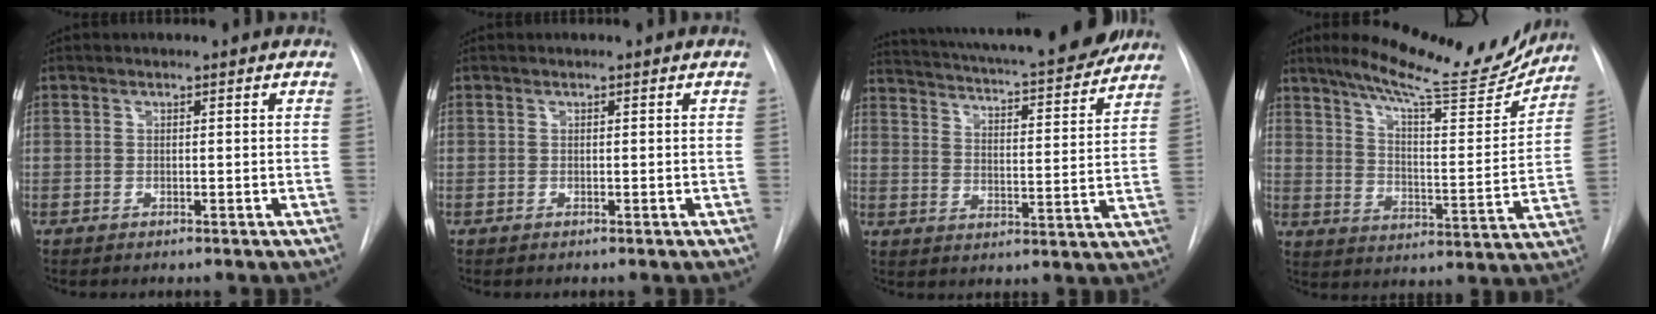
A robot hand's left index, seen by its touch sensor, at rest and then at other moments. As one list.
[{"total": 0.0}, {"total": 22.9, "force": [20.6, 2.3, 9.8], "torque": [-0.164, -0.021, 0.279]}, {"total": 19.0, "force": [16.7, 2.4, 8.7], "torque": [-0.131, -0.029, 0.236]}]